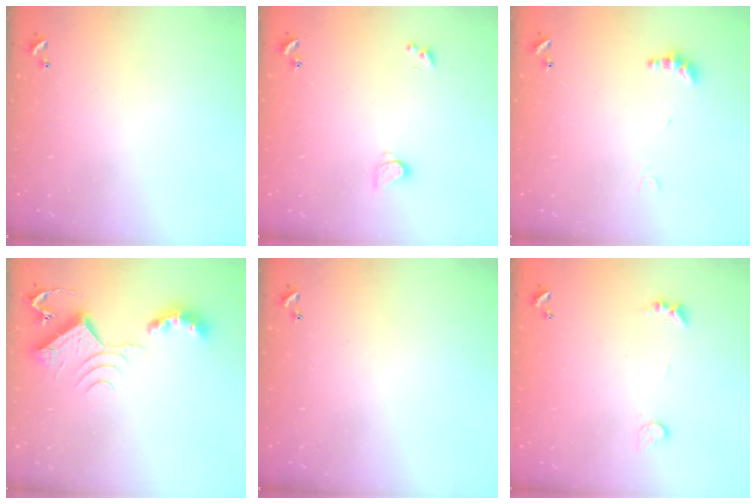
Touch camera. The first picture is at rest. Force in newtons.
{"total": 1.4, "press": 1.4, "slide": 0.4}
{"total": 3.7, "press": 3.6, "slide": 0.8}
{"total": 9.6, "press": 9.6, "slide": 0.5}
{"total": 0.0}
{"total": 2.7, "press": 2.6, "slide": 0.8}